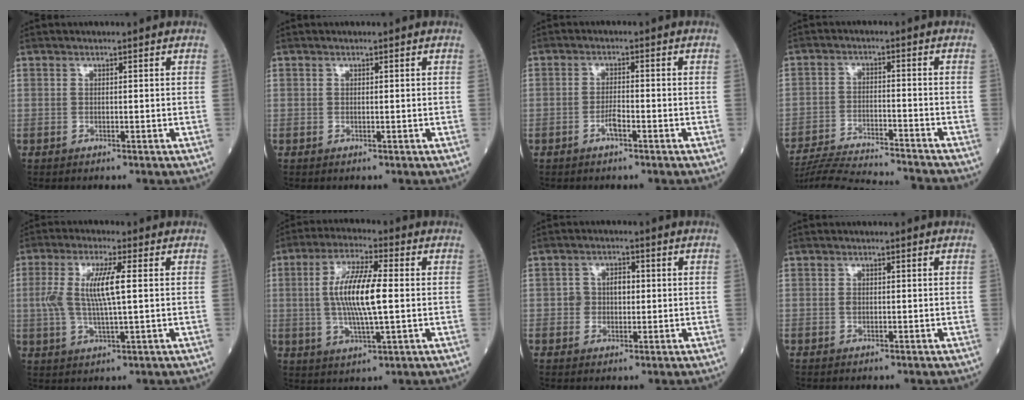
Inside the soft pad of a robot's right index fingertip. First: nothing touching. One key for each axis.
{"total": 0.0}
{"total": 2.2, "fx": -1.2, "fy": 0.3, "fz": 1.8, "tx": -0.031, "ty": 0.002, "tz": -0.025}
{"total": 15.4, "fx": -14.8, "fy": 0.2, "fz": 4.4, "tx": -0.074, "ty": -0.016, "tz": -0.228}
{"total": 8.3, "fx": 1.0, "fy": 1.3, "fz": 8.1, "tx": -0.179, "ty": 0.007, "tz": 0.020}
{"total": 11.1, "fx": 0.4, "fy": 1.8, "fz": 10.9, "tx": -0.215, "ty": 0.004, "tz": 0.007}
{"total": 3.9, "fx": 0.2, "fy": 2.9, "fz": 2.6, "tx": -0.037, "ty": 0.016, "tz": 0.005}
{"total": 0.8, "fx": -0.1, "fy": 0.6, "fz": 0.6, "tx": -0.014, "ty": 0.001, "tz": -0.002}